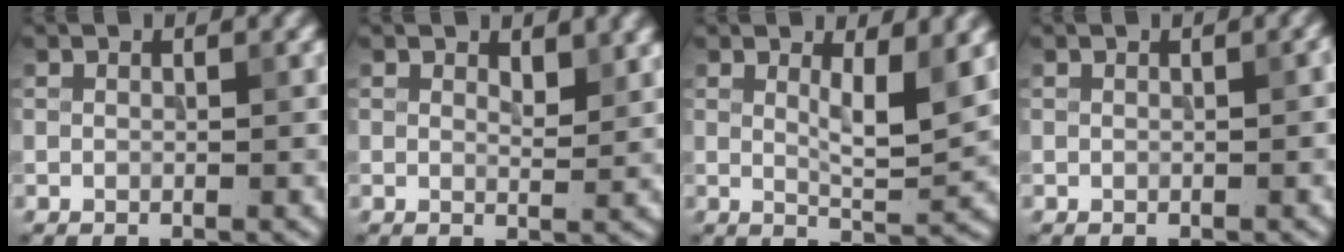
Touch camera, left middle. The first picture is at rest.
{"total": 1.6, "force": [1.1, 0.6, 1.0], "torque": [-0.015, -0.004, 0.021]}
{"total": 3.9, "force": [1.3, 0.8, 3.6], "torque": [-0.059, -0.010, 0.025]}
{"total": 0.7, "force": [0.0, 0.1, 0.7], "torque": [-0.006, 0.005, 0.002]}